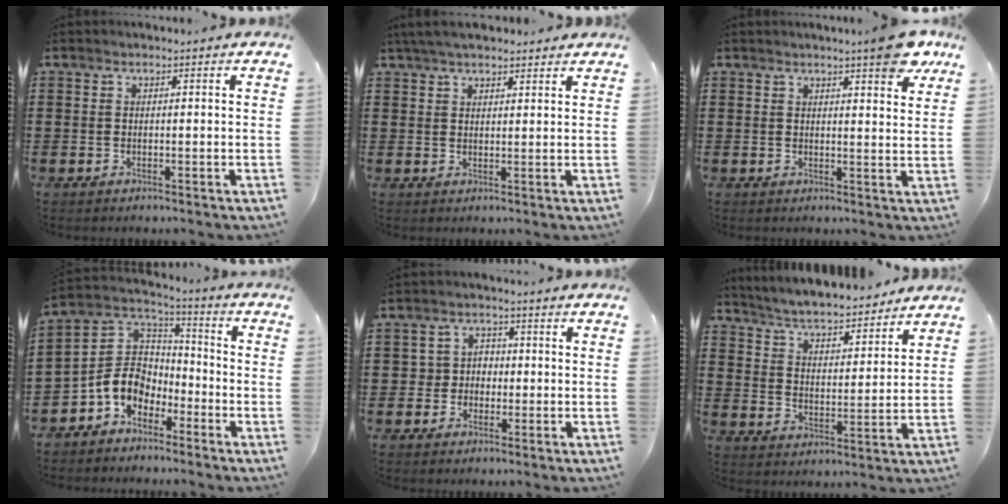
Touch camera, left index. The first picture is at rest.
{"total": 3.9, "force": [3.4, 0.8, 1.6], "torque": [-0.040, 0.000, 0.065]}
{"total": 6.5, "force": [5.2, 0.4, 3.9], "torque": [-0.051, -0.022, 0.084]}
{"total": 7.6, "force": [-3.9, 5.8, 2.9], "torque": [-0.094, 0.007, -0.085]}
{"total": 3.2, "force": [-0.6, 3.0, 0.9], "torque": [-0.031, 0.007, -0.017]}
{"total": 5.2, "force": [5.0, 0.2, 1.3], "torque": [-0.048, -0.035, 0.084]}